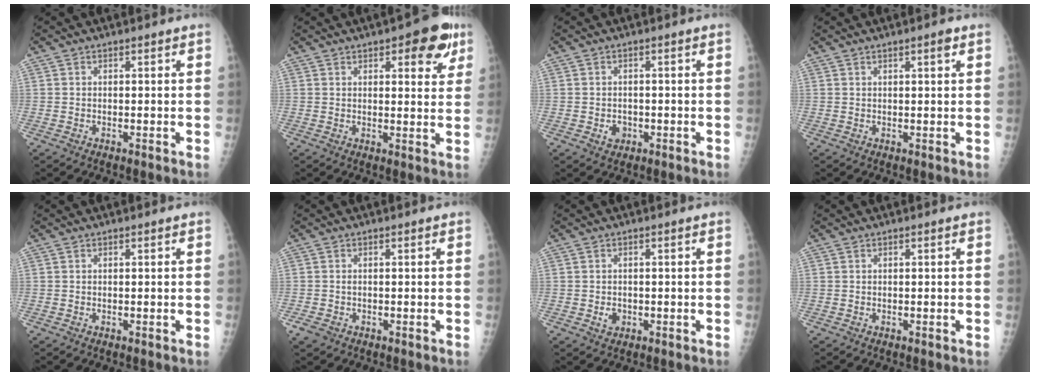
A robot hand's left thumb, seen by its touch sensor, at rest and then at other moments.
{"total": 8.6, "force": [4.5, 3.6, 6.4], "torque": [-0.047, -0.014, 0.050]}
{"total": 2.2, "force": [-0.7, 1.8, 1.0], "torque": [-0.004, 0.004, -0.006]}
{"total": 1.6, "force": [1.0, 0.2, 1.3], "torque": [-0.019, -0.004, 0.014]}
{"total": 0.0}
{"total": 2.0, "force": [-0.8, 1.4, 1.1], "torque": [-0.023, -0.002, -0.012]}
{"total": 1.8, "force": [-0.5, 1.5, 0.9], "torque": [-0.007, 0.003, -0.003]}
{"total": 0.0}